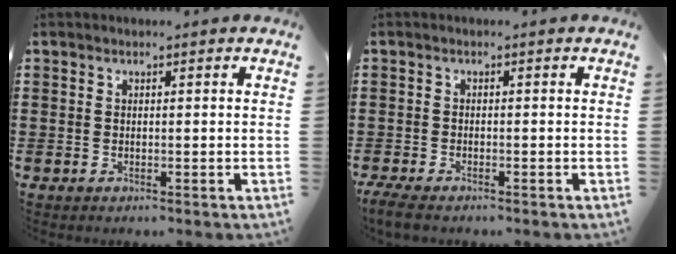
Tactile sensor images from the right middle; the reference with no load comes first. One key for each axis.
{"total": 1.8, "fx": -1.6, "fy": 0.3, "fz": 0.9, "tx": -0.030, "ty": -0.003, "tz": -0.035}